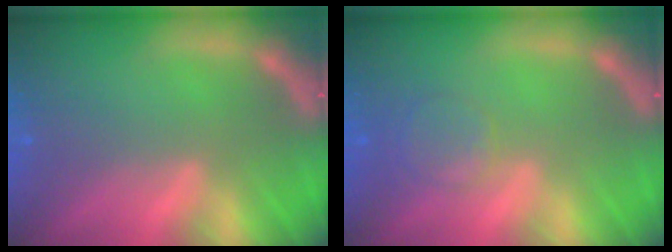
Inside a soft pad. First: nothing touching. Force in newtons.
{"total": 2.9}